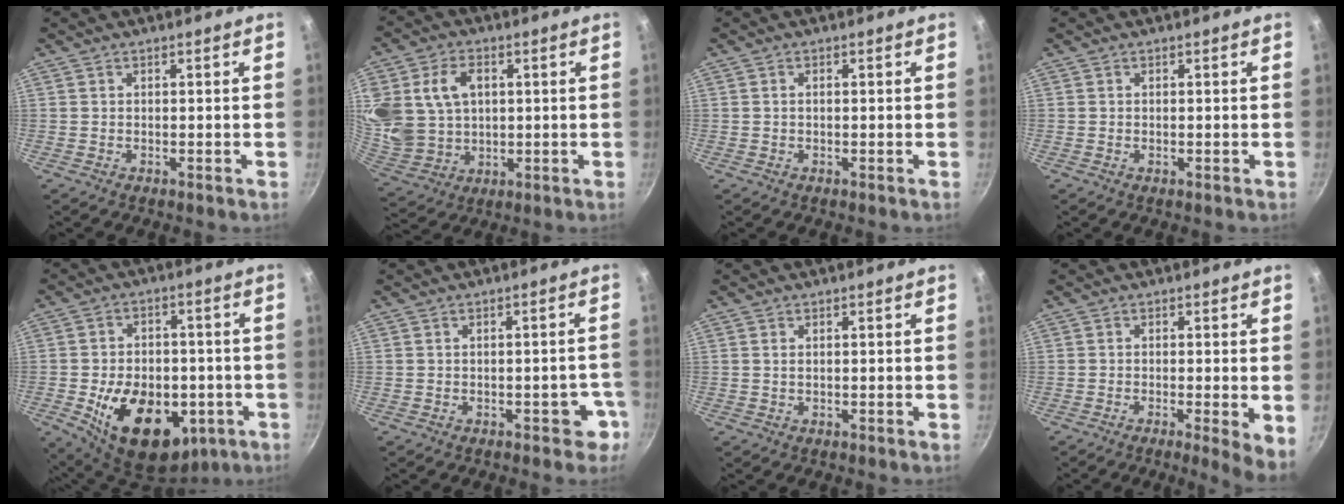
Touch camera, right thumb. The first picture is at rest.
{"total": 17.5, "force": [4.0, 13.5, 10.3], "torque": [-0.216, -0.002, 0.091]}
{"total": 0.6, "force": [0.0, 0.3, 0.5], "torque": [-0.009, 0.004, -0.001]}
{"total": 0.0}
{"total": 20.0, "force": [-5.5, 13.3, 13.9], "torque": [-0.189, 0.012, -0.067]}
{"total": 4.0, "force": [-2.0, 2.2, 2.6], "torque": [0.001, 0.023, -0.017]}
{"total": 0.7, "force": [0.2, 0.4, 0.5], "torque": [-0.009, 0.001, 0.003]}
{"total": 5.1, "force": [-1.2, 0.8, 4.9], "torque": [-0.060, -0.006, -0.016]}